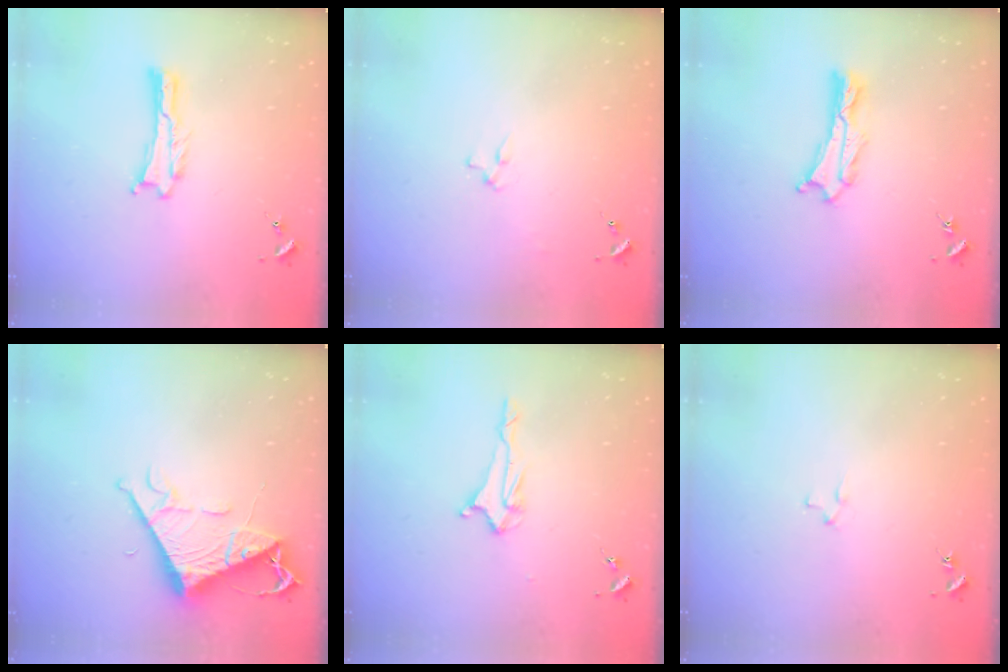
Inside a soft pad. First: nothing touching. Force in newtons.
{"total": 2.3, "press": 2.3, "slide": 0.3}
{"total": 1.2, "press": 1.2, "slide": 0.2}
{"total": 9.6, "press": 9.6, "slide": 0.9}
{"total": 2.1, "press": 2.0, "slide": 0.4}
{"total": 1.9, "press": 1.9, "slide": 0.2}